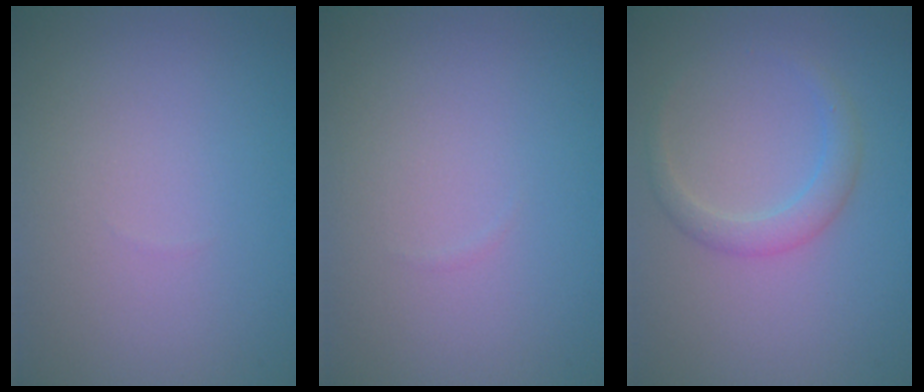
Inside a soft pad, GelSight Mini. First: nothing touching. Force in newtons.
{"total": 0.0}
{"total": 2.0, "press": 2.0, "slide": 0.2}